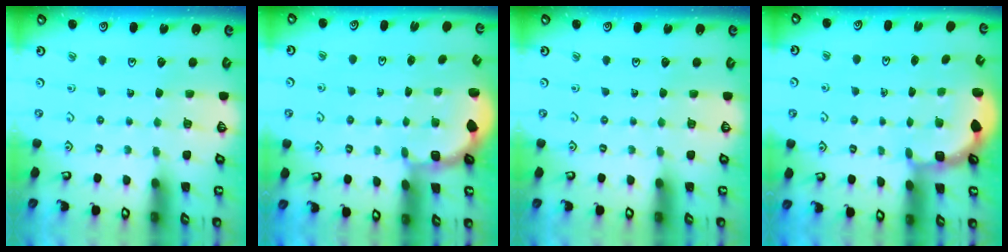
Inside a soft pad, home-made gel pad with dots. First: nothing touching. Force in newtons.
{"total": 1.8, "press": 1.6, "slide": 0.7}
{"total": 0.0}
{"total": 2.9, "press": 2.5, "slide": 1.4}